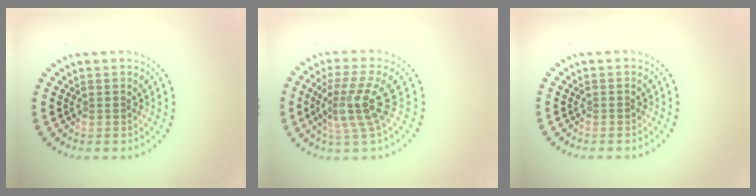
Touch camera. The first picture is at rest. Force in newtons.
{"total": 4.0, "press": 2.8, "slide": 2.9}
{"total": 0.0}